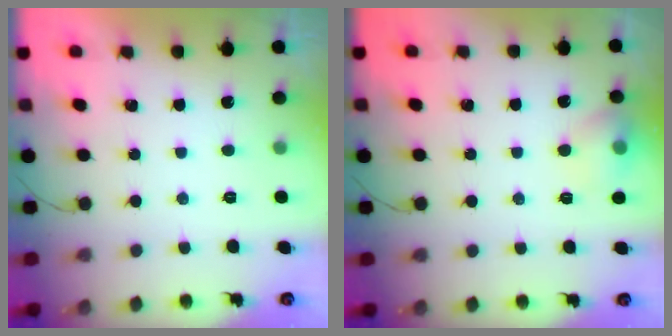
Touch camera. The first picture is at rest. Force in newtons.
{"total": 8.9, "press": 8.8, "slide": 1.4}